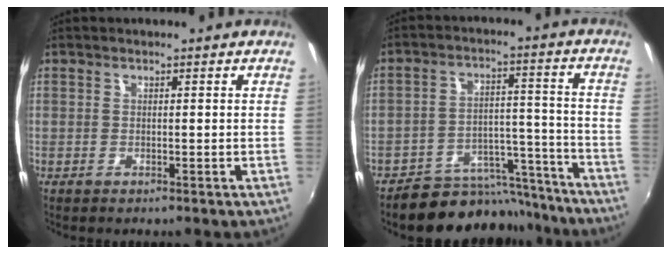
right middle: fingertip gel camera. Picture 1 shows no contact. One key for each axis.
{"total": 13.5, "fx": -12.4, "fy": 5.2, "fz": 1.3, "tx": -0.018, "ty": 0.051, "tz": -0.170}